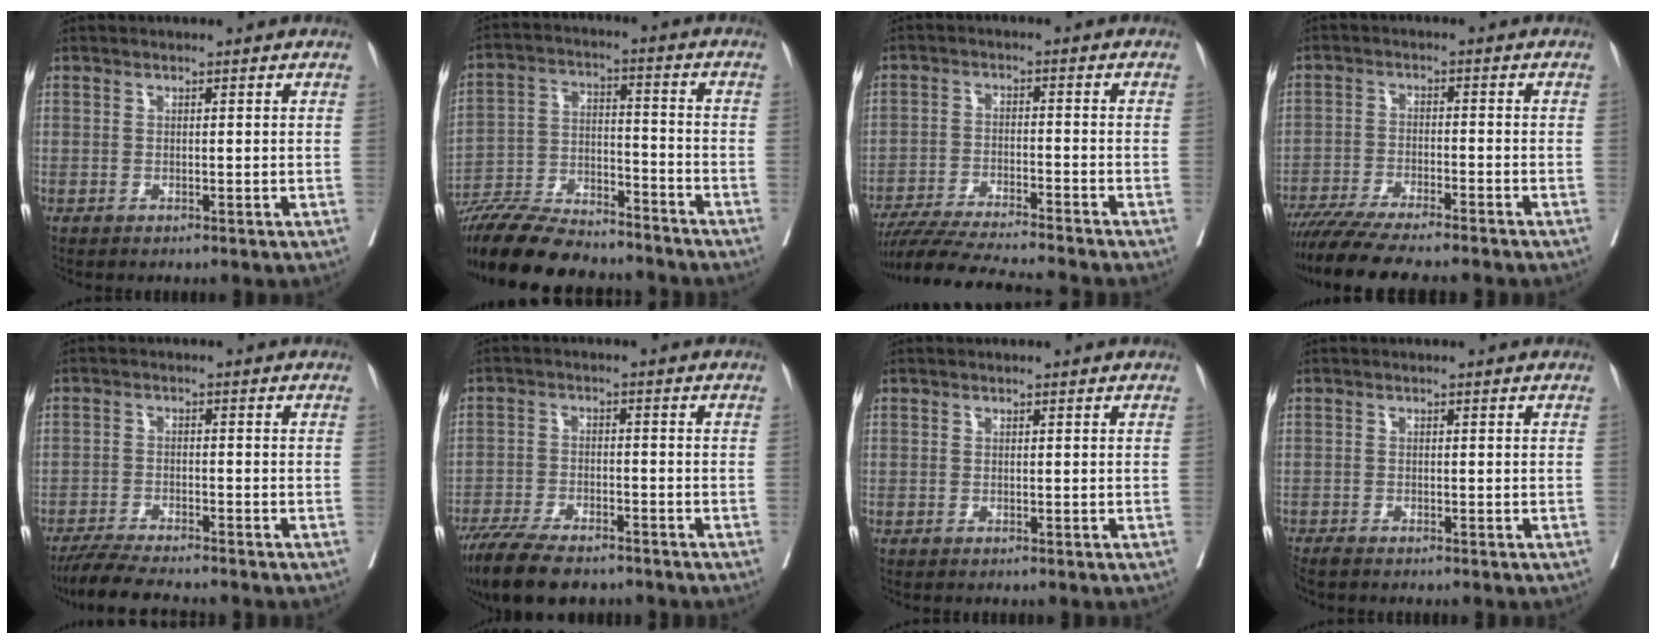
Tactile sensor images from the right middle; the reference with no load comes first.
{"total": 20.3, "force": [-18.2, 3.9, 8.2], "torque": [-0.175, -0.022, -0.301]}
{"total": 13.9, "force": [-12.7, -0.7, 5.6], "torque": [-0.078, -0.017, -0.208]}
{"total": 12.8, "force": [-11.0, 0.9, 6.4], "torque": [-0.090, -0.024, -0.171]}
{"total": 7.7, "force": [-6.9, 0.2, 3.4], "torque": [-0.052, -0.021, -0.117]}
{"total": 11.7, "force": [-9.3, 3.5, 6.2], "torque": [-0.104, -0.019, -0.153]}
{"total": 0.0}
{"total": 1.8, "force": [-1.7, 0.3, 0.6], "torque": [-0.012, -0.005, -0.029]}